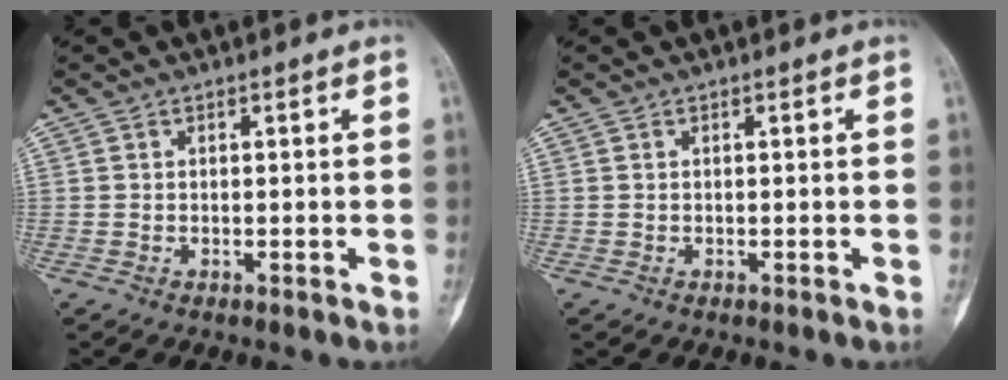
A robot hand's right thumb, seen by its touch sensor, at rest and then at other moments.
{"total": 0.0}